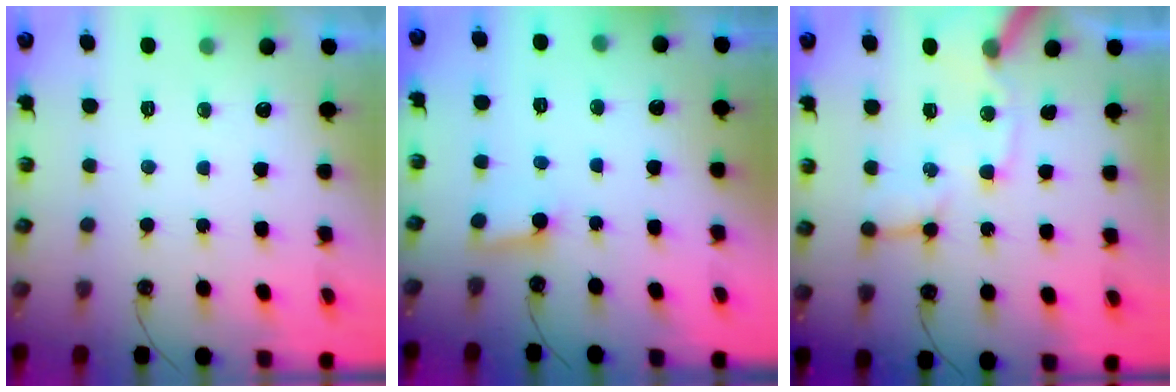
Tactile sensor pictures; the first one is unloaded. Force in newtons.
{"total": 2.6, "press": 2.6, "slide": 0.3}
{"total": 13.6, "press": 13.5, "slide": 1.8}